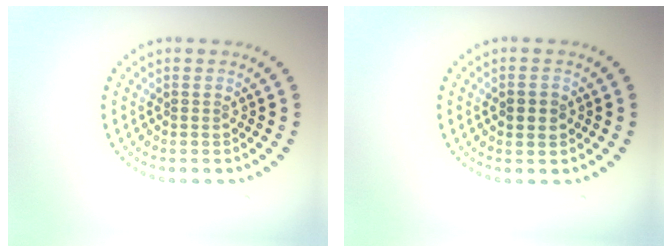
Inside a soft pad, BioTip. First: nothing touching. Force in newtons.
{"total": 2.4, "press": 2.4, "slide": 0.1}